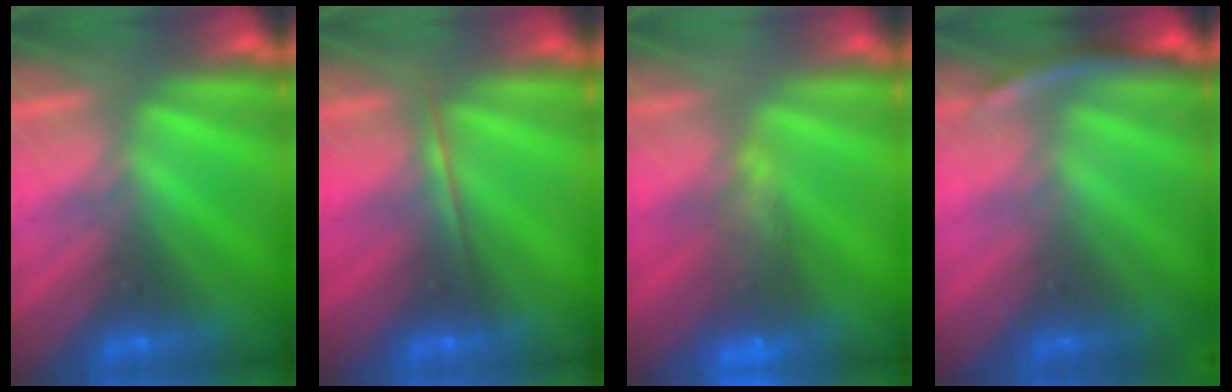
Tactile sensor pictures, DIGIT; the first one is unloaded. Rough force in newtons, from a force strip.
{"total": 1.6}
{"total": 8.8}
{"total": 2.9}